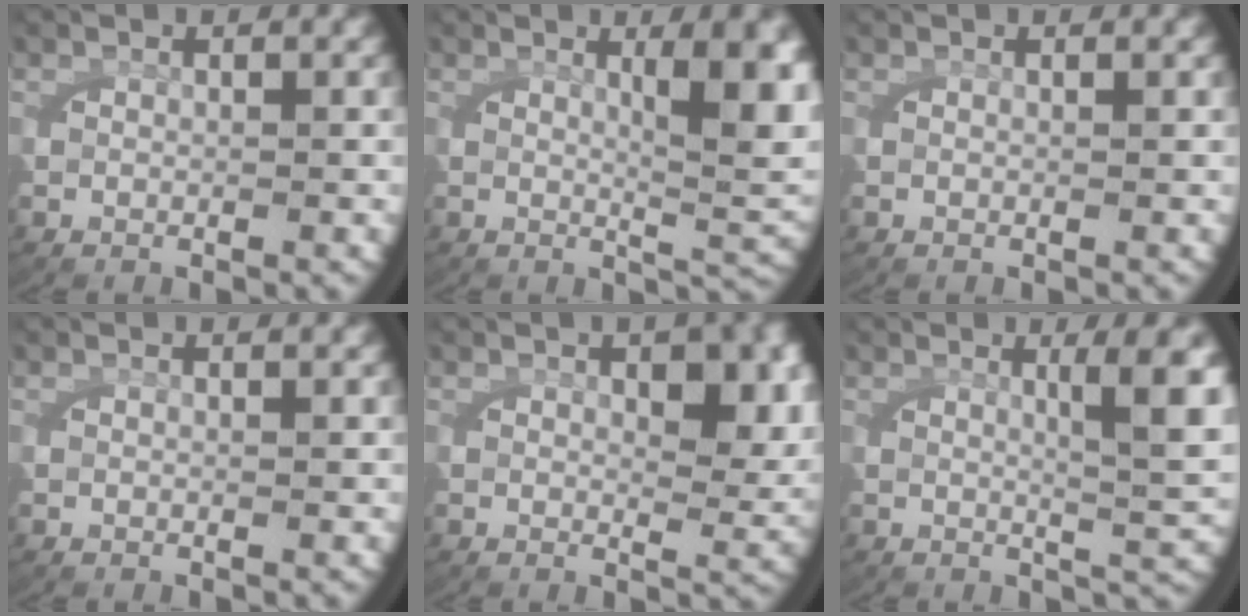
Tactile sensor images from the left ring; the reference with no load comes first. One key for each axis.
{"total": 6.3, "fx": 1.4, "fy": 1.6, "fz": 5.9, "tx": -0.076, "ty": -0.008, "tz": 0.029}
{"total": 0.0}
{"total": 0.0}
{"total": 3.9, "fx": 0.9, "fy": 1.8, "fz": 3.4, "tx": -0.049, "ty": -0.014, "tz": 0.017}
{"total": 5.7, "fx": 1.4, "fy": 1.0, "fz": 5.4, "tx": -0.072, "ty": -0.002, "tz": 0.027}